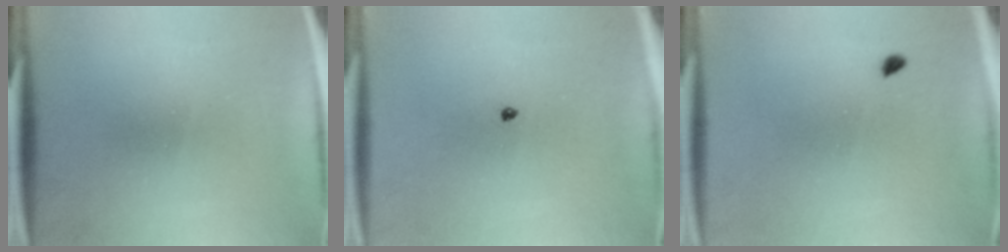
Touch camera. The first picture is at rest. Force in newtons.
{"total": 0.6}
{"total": 0.8}